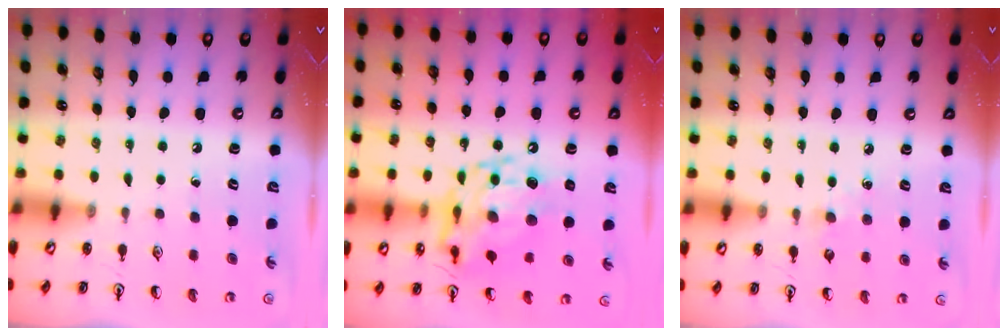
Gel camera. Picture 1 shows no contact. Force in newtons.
{"total": 14.1, "press": 14.0, "slide": 1.5}
{"total": 6.2, "press": 6.1, "slide": 0.7}